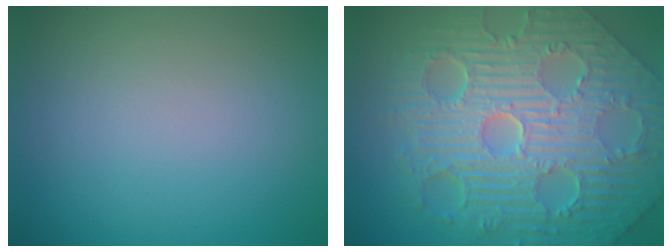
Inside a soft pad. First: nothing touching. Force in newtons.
{"total": 11.8, "press": 7.7, "slide": 8.9}